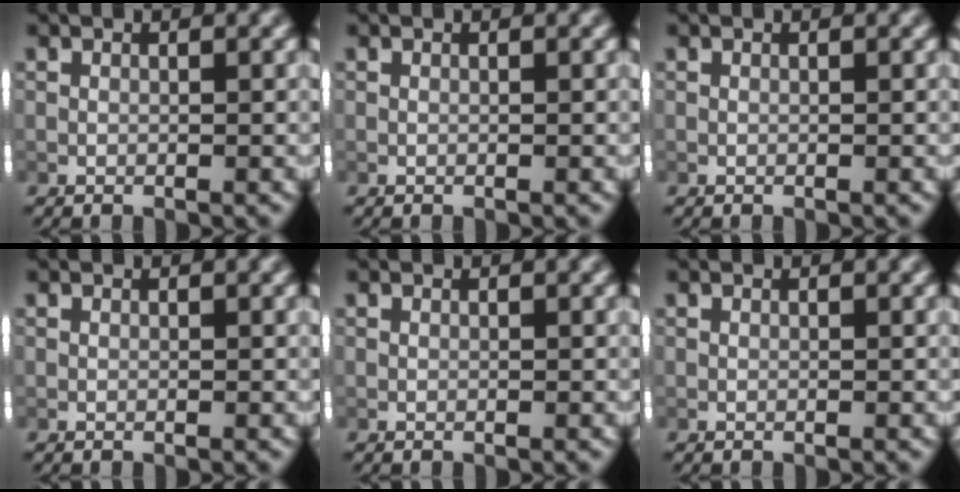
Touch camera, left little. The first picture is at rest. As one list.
[{"total": 0.0}, {"total": 0.0}, {"total": 0.0}, {"total": 0.0}, {"total": 0.0}]